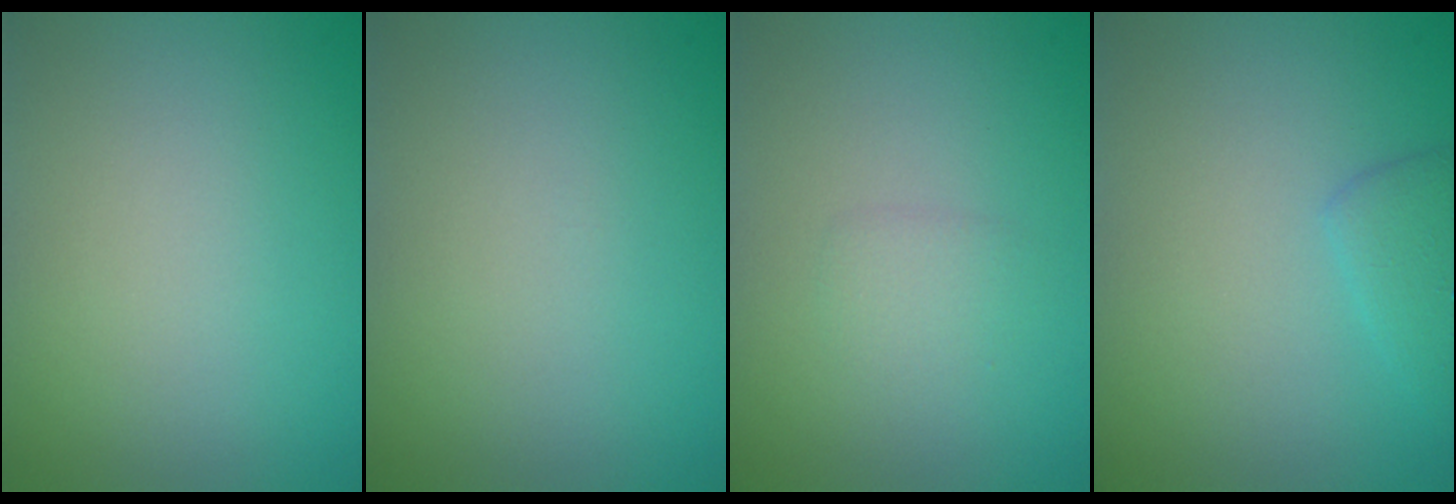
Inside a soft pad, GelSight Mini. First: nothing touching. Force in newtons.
{"total": 0.0}
{"total": 1.2, "press": 1.2, "slide": 0.1}
{"total": 1.9, "press": 1.9, "slide": 0.0}